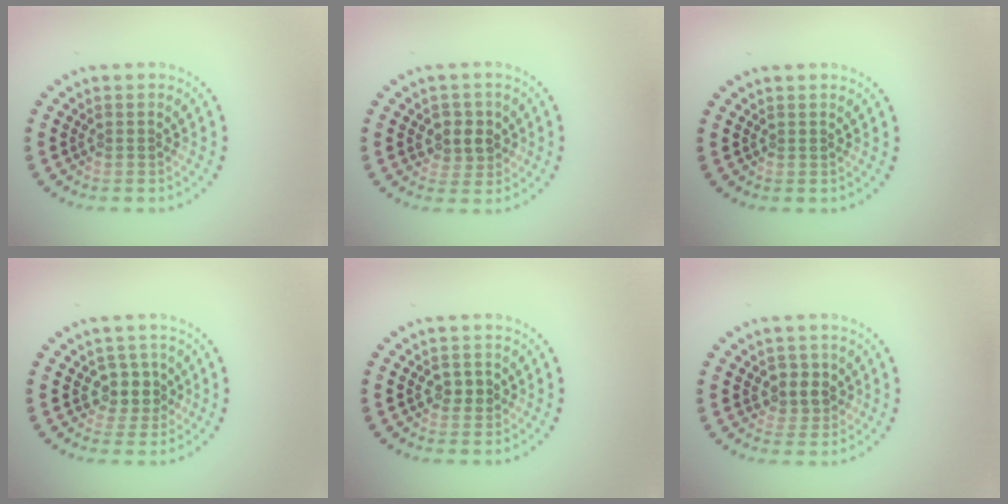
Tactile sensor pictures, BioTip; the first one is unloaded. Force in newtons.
{"total": 2.6, "press": 2.4, "slide": 1.0}
{"total": 0.0}
{"total": 2.7, "press": 2.3, "slide": 1.4}
{"total": 1.9, "press": 1.9, "slide": 0.1}
{"total": 2.6, "press": 2.4, "slide": 1.0}